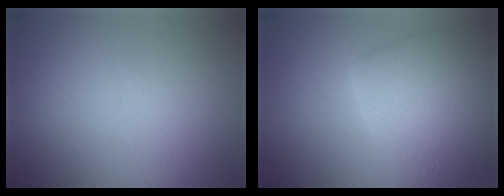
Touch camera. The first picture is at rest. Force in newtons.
{"total": 6.9, "press": 6.9, "slide": 0.2}